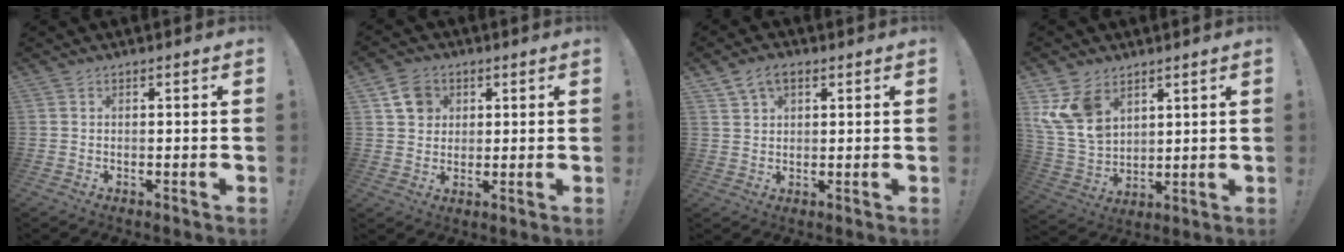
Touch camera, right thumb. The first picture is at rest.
{"total": 7.5, "force": [3.3, 6.2, 2.6], "torque": [-0.034, -0.011, 0.065]}
{"total": 5.3, "force": [3.0, 3.3, 3.0], "torque": [-0.050, -0.008, 0.057]}
{"total": 12.6, "force": [6.6, 8.7, 6.3], "torque": [-0.141, -0.035, 0.133]}